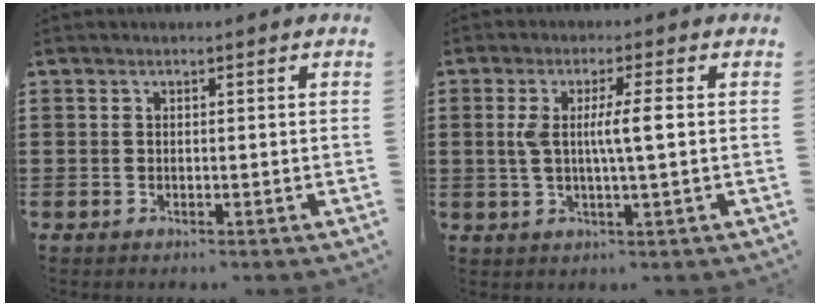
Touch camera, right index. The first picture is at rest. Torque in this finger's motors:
{"motor_torque": [0.34, -0.12, 0.18, 0.07]}